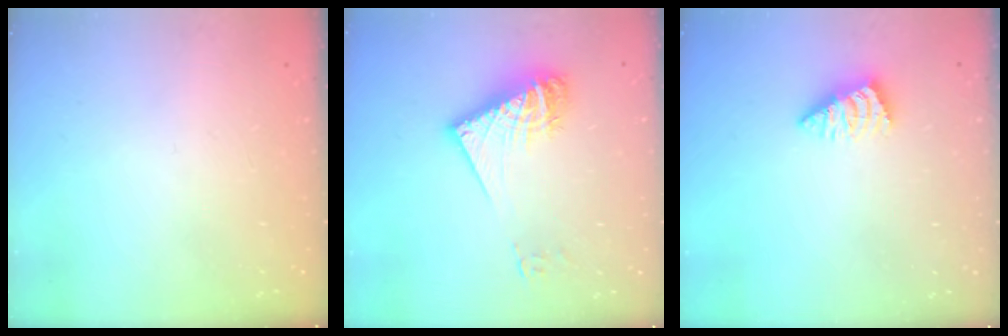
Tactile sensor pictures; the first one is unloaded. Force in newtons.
{"total": 14.1, "press": 14.1, "slide": 1.2}
{"total": 2.3, "press": 2.2, "slide": 0.4}